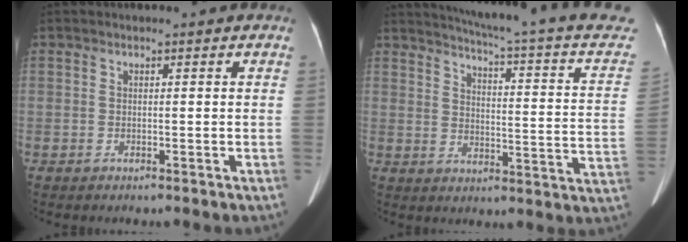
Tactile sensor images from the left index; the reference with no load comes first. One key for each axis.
{"total": 21.0, "fx": 18.0, "fy": 0.7, "fz": 10.8, "tx": -0.154, "ty": -0.062, "tz": 0.203}